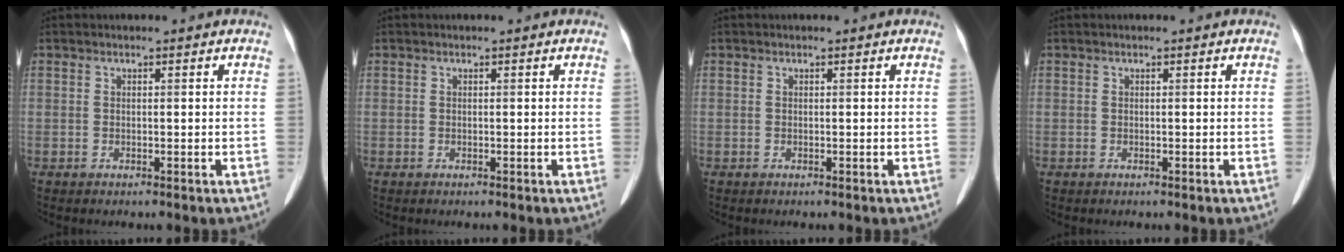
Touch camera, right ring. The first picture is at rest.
{"total": 0.0}
{"total": 0.0}
{"total": 0.0}